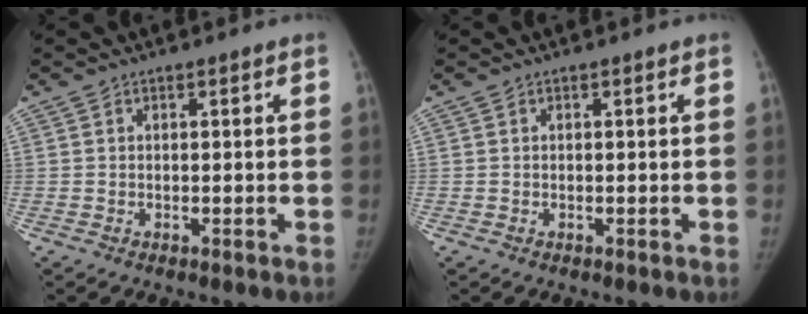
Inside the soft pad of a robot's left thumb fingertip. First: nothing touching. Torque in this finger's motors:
{"motor_torque": [0.07, 0.03, 0.07, -0.10, 0.02]}